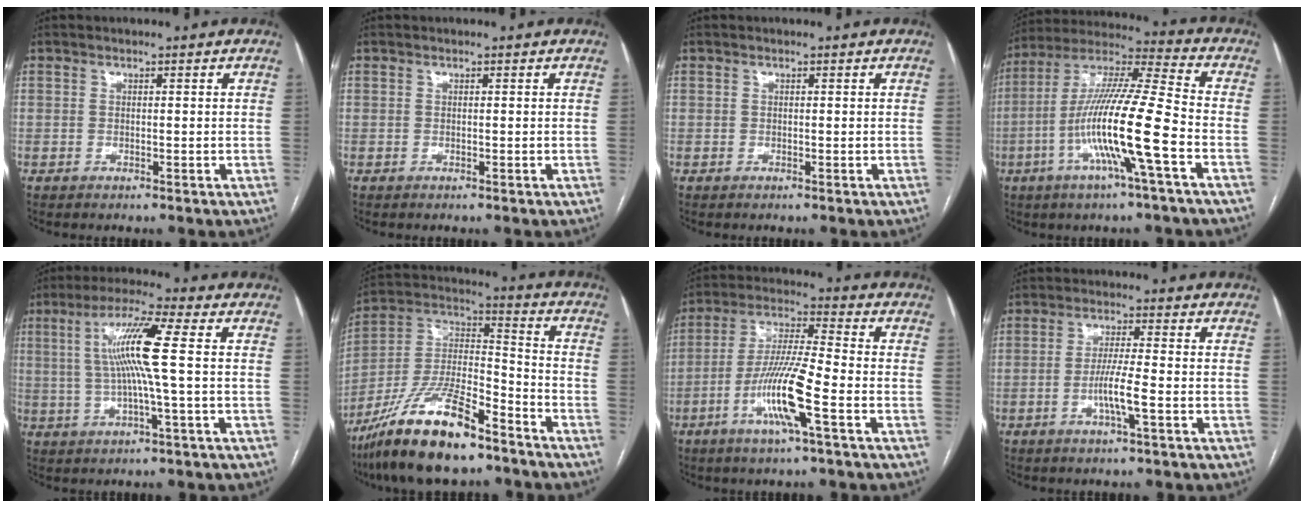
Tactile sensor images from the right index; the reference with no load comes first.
{"total": 0.0}
{"total": 0.0}
{"total": 16.8, "force": [-5.1, -0.2, 16.0], "torque": [-0.306, -0.002, -0.103]}
{"total": 9.9, "force": [1.1, -0.6, 9.8], "torque": [-0.189, 0.011, 0.017]}
{"total": 18.8, "force": [-13.3, 4.1, 12.6], "torque": [-0.270, -0.008, -0.242]}
{"total": 11.8, "force": [-4.5, 0.3, 10.9], "torque": [-0.218, -0.006, -0.089]}
{"total": 5.2, "force": [-1.8, -0.2, 4.9], "torque": [-0.094, -0.005, -0.035]}